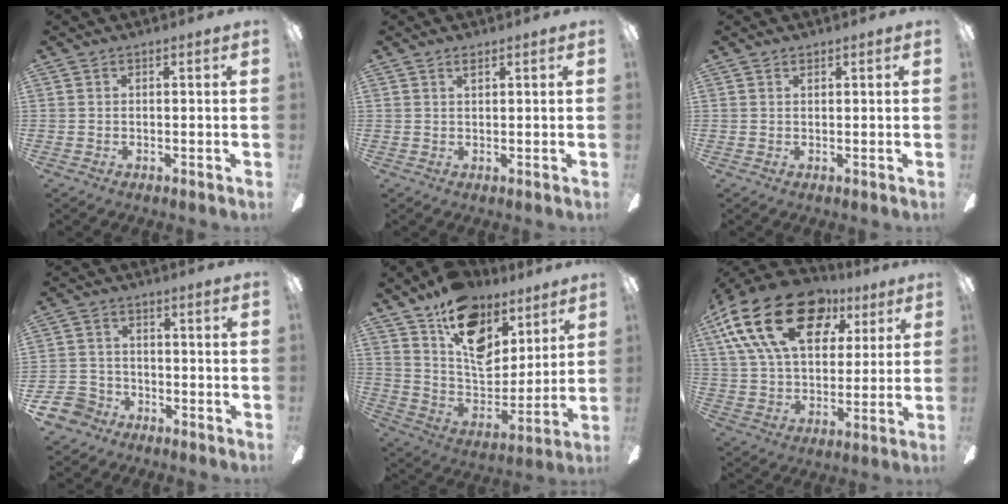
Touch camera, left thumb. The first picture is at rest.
{"total": 1.2, "force": [1.0, 0.3, 0.6], "torque": [-0.014, 0.002, 0.017]}
{"total": 0.6, "force": [0.5, 0.3, 0.1], "torque": [-0.003, 0.001, 0.010]}
{"total": 6.7, "force": [-4.0, 5.2, 1.6], "torque": [-0.055, 0.028, -0.081]}
{"total": 18.9, "force": [11.3, 11.6, 9.8], "torque": [-0.145, -0.069, 0.206]}
{"total": 23.7, "force": [11.2, 14.1, 15.3], "torque": [-0.286, -0.038, 0.193]}